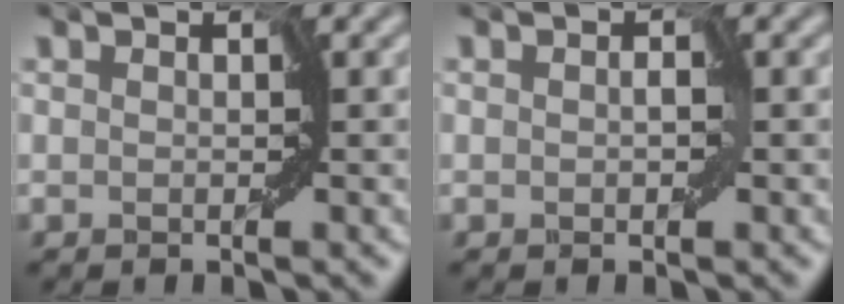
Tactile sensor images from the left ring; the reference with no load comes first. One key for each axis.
{"total": 1.0, "fx": 0.1, "fy": 0.6, "fz": 0.7, "tx": -0.008, "ty": 0.004, "tz": -0.009}